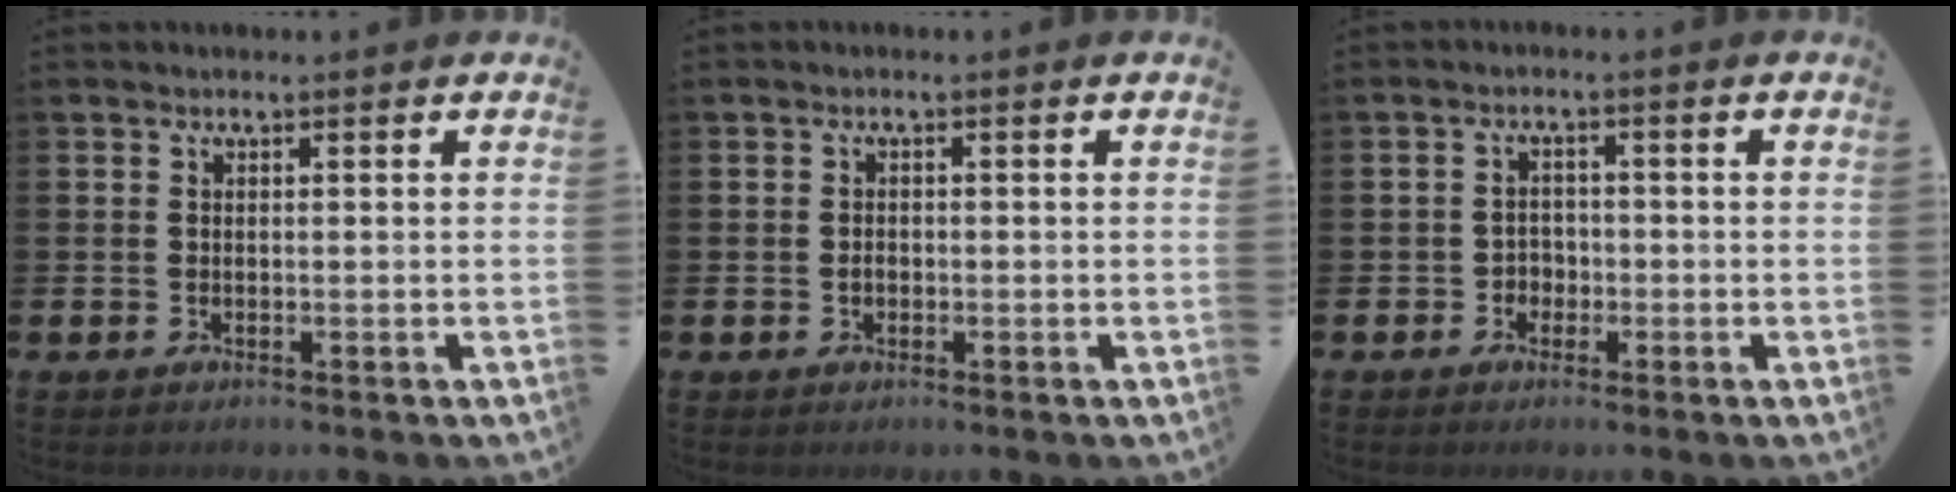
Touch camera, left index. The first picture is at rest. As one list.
[{"total": 1.0, "force": [-0.3, 0.8, 0.6], "torque": [-0.012, 0.004, -0.007]}, {"total": 2.2, "force": [-1.1, 1.9, 0.4], "torque": [-0.014, 0.006, -0.027]}]